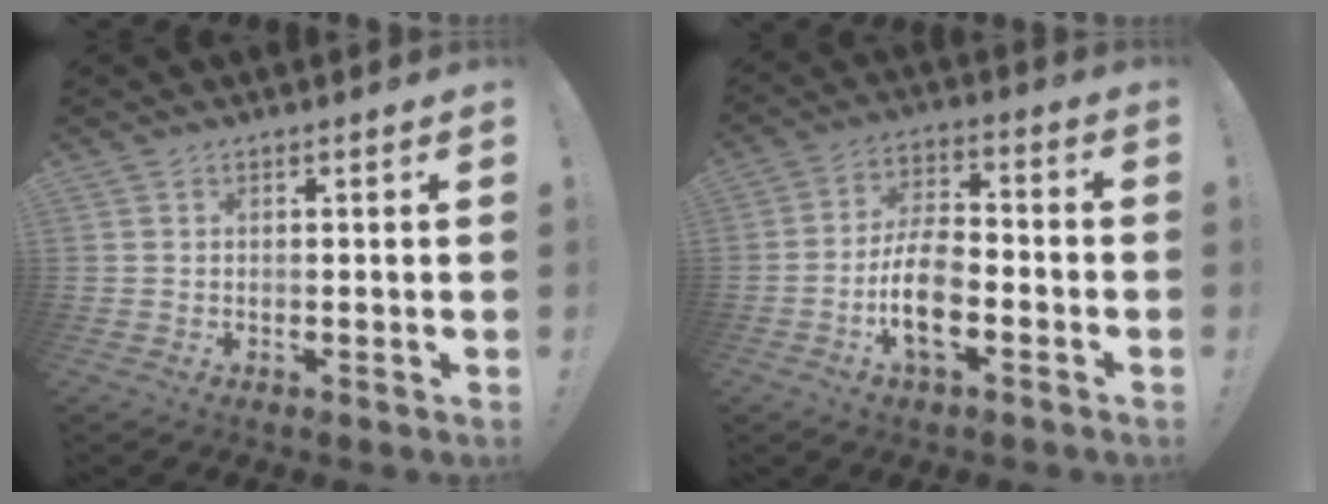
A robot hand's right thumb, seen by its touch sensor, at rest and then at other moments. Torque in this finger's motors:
{"motor_torque": [1.66, 1.72, 1.21, -1.16, 0.27]}